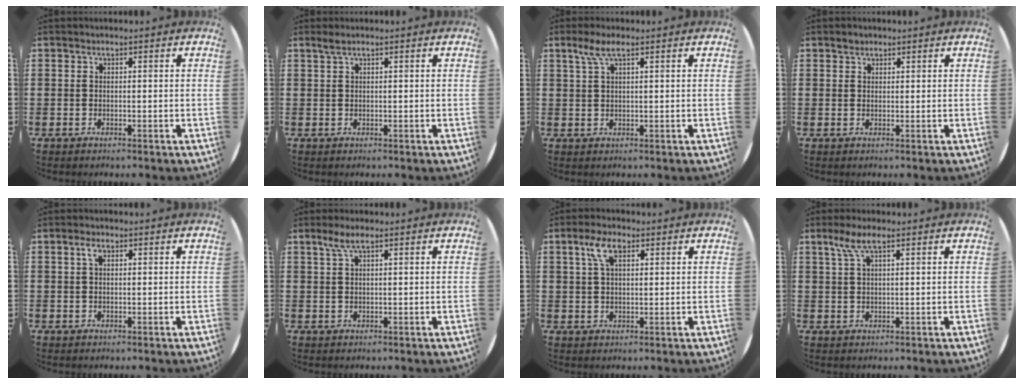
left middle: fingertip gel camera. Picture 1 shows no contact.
{"total": 0.8, "force": [0.5, 0.0, 0.7], "torque": [-0.013, 0.002, 0.009]}
{"total": 3.1, "force": [1.7, 0.6, 2.5], "torque": [-0.053, 0.007, 0.029]}
{"total": 1.0, "force": [0.9, 0.4, 0.0], "torque": [-0.001, 0.004, 0.018]}
{"total": 1.7, "force": [0.8, 0.8, 1.3], "torque": [-0.020, 0.005, 0.011]}
{"total": 2.7, "force": [1.6, 0.5, 2.1], "torque": [-0.043, 0.006, 0.027]}
{"total": 4.8, "force": [2.5, 2.1, 3.5], "torque": [-0.077, 0.011, 0.044]}
{"total": 3.5, "force": [2.0, 0.8, 2.8], "torque": [-0.059, 0.006, 0.034]}